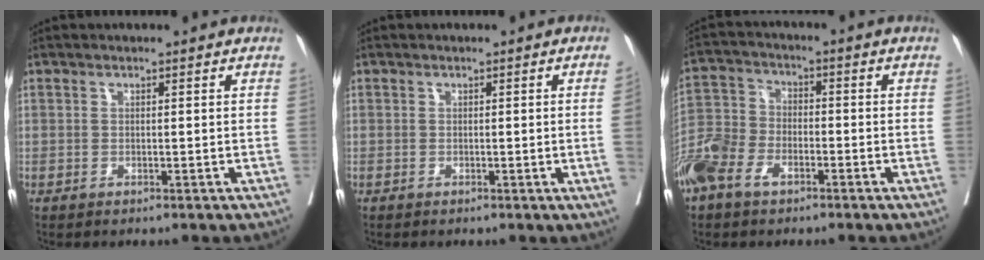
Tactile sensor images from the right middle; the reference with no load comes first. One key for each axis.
{"total": 2.6, "fx": -0.2, "fy": -1.1, "fz": 2.4, "tx": -0.038, "ty": -0.006, "tz": 0.001}
{"total": 8.8, "fx": -5.2, "fy": 5.2, "fz": 4.8, "tx": -0.123, "ty": 0.003, "tz": -0.106}